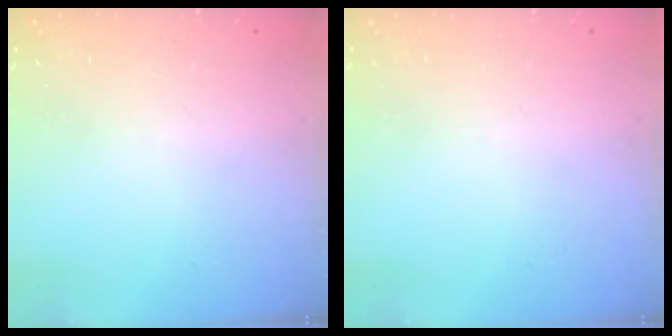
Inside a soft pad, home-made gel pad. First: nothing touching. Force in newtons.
{"total": 0.0}